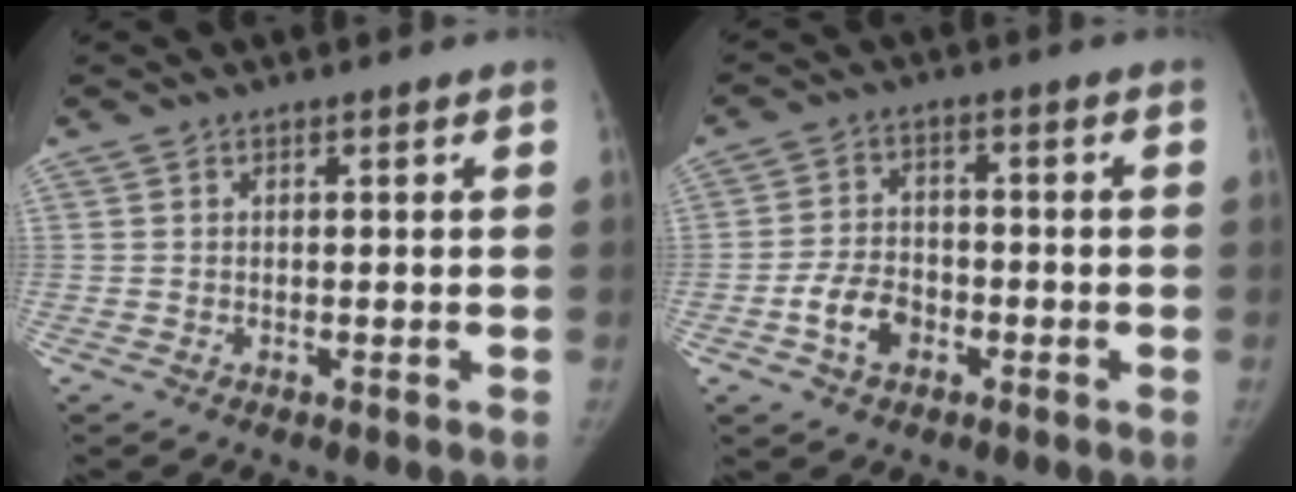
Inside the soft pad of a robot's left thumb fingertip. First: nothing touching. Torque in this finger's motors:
{"motor_torque": [-0.75, 1.05, 0.93, 0.48, 0.00]}